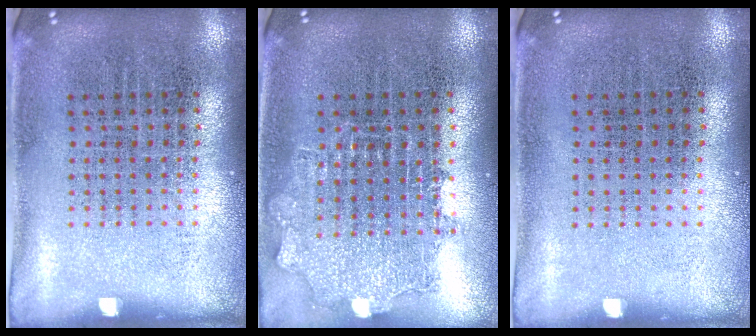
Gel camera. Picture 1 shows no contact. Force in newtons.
{"total": 1.2, "press": 1.2, "slide": 0.3}
{"total": 0.0}